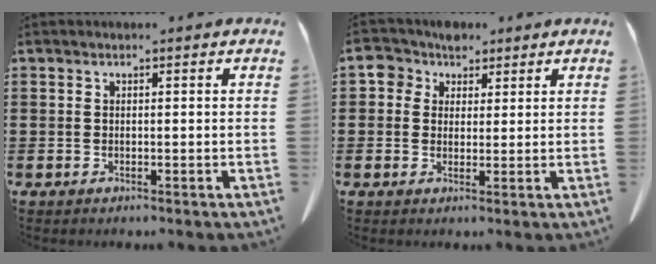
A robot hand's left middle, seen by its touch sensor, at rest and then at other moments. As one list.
[{"total": 4.4, "force": [2.5, 3.4, 1.3], "torque": [-0.037, 0.007, 0.043]}]